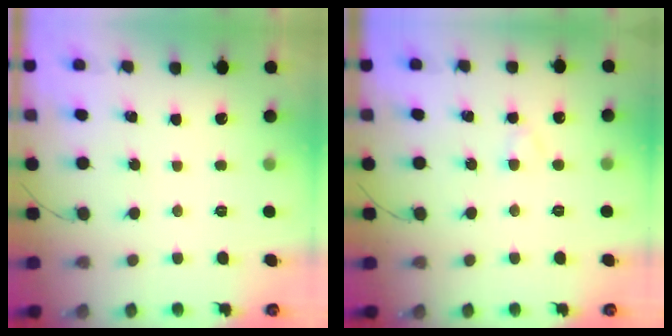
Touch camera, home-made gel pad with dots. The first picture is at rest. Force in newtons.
{"total": 1.8, "press": 1.5, "slide": 0.9}